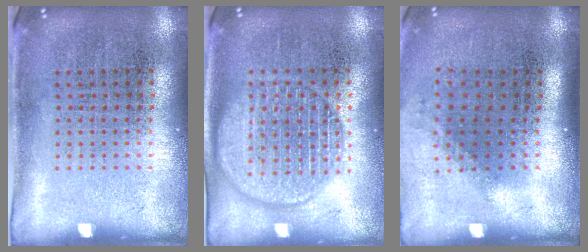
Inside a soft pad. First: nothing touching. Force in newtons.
{"total": 3.1, "press": 3.1, "slide": 0.4}
{"total": 1.2, "press": 0.9, "slide": 0.9}